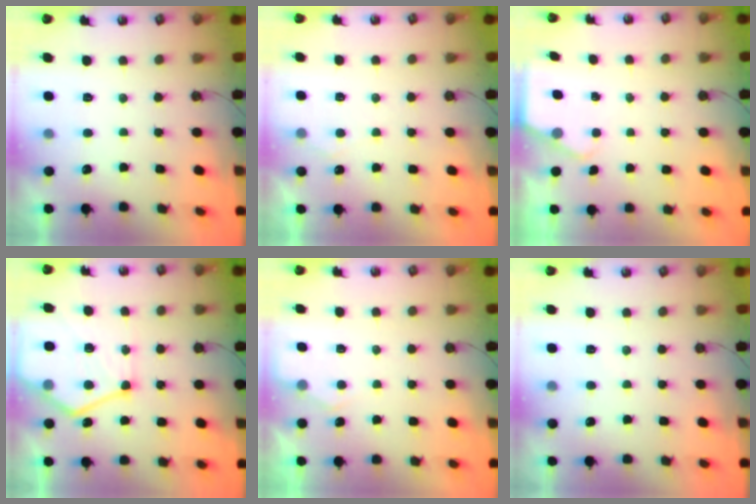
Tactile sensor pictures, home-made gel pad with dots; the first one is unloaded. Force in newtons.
{"total": 4.6, "press": 4.5, "slide": 0.6}
{"total": 1.7, "press": 1.7, "slide": 0.3}
{"total": 17.2, "press": 17.1, "slide": 1.8}
{"total": 3.8, "press": 3.8, "slide": 0.4}
{"total": 4.4, "press": 4.3, "slide": 0.7}